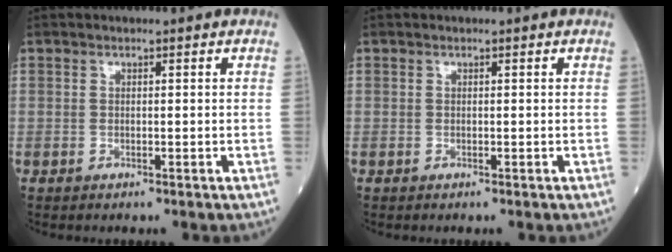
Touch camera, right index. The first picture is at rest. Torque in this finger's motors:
{"motor_torque": [0.00, 0.00, 0.00, -0.01]}